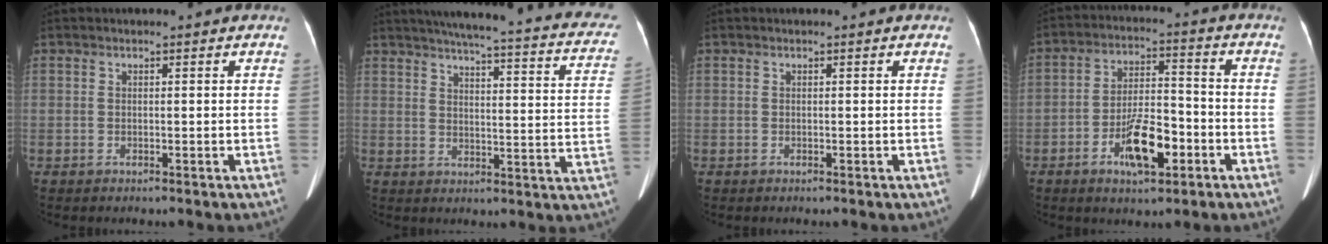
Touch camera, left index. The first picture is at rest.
{"total": 26.3, "force": [22.1, 3.7, 13.8], "torque": [-0.186, -0.021, 0.245]}
{"total": 0.0}
{"total": 9.5, "force": [-4.2, 3.3, 7.9], "torque": [-0.149, 0.007, -0.069]}